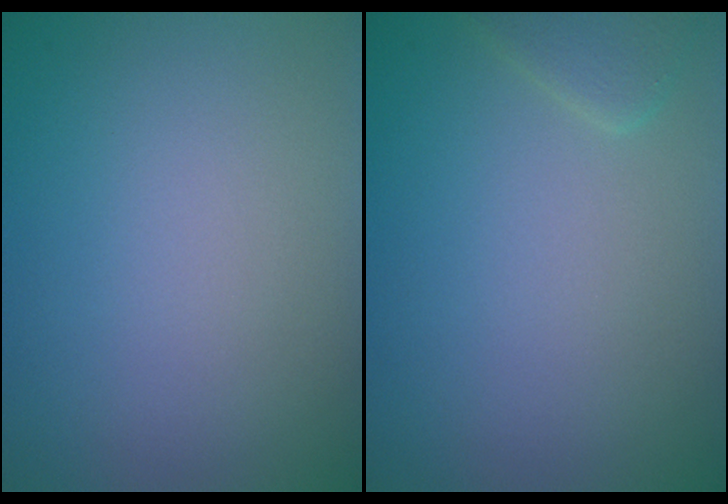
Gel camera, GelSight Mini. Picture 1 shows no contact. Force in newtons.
{"total": 0.9, "press": 0.9, "slide": 0.1}